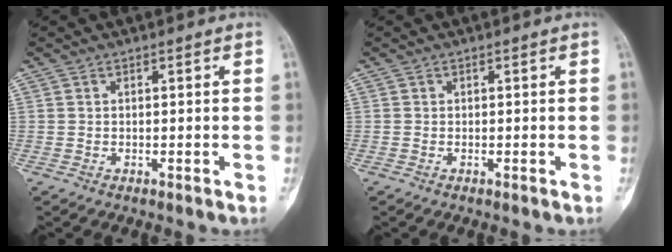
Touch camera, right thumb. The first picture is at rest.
{"total": 0.0}